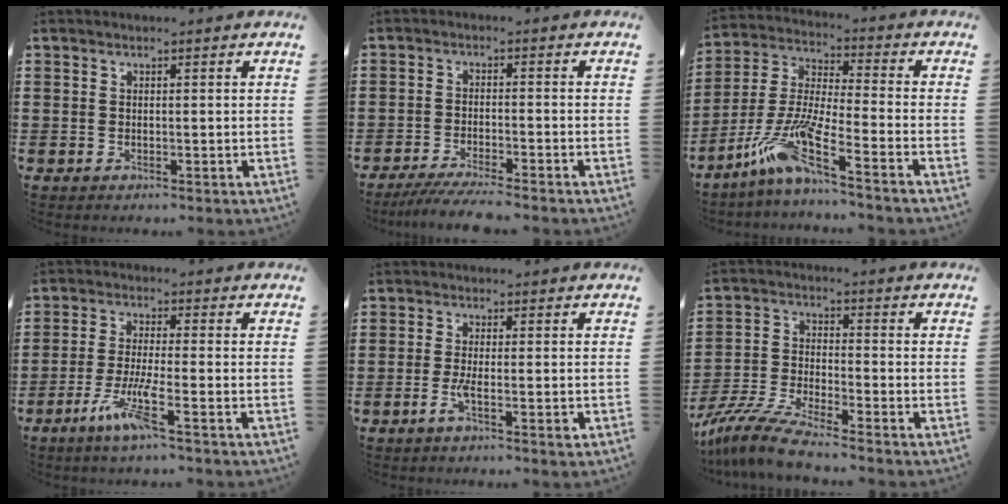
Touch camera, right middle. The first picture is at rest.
{"total": 4.4, "force": [-4.0, -0.1, 1.7], "torque": [-0.035, -0.009, -0.079]}
{"total": 9.9, "force": [-6.6, 0.6, 7.4], "torque": [-0.167, -0.020, -0.136]}
{"total": 6.5, "force": [-3.8, 0.4, 5.3], "torque": [-0.112, -0.010, -0.072]}
{"total": 2.9, "force": [-1.2, 0.3, 2.6], "torque": [-0.061, -0.006, -0.027]}
{"total": 7.7, "force": [-7.0, 0.2, 3.2], "torque": [-0.077, -0.005, -0.140]}